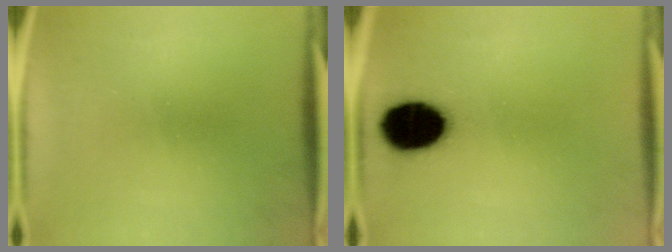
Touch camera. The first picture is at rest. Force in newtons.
{"total": 14.8}